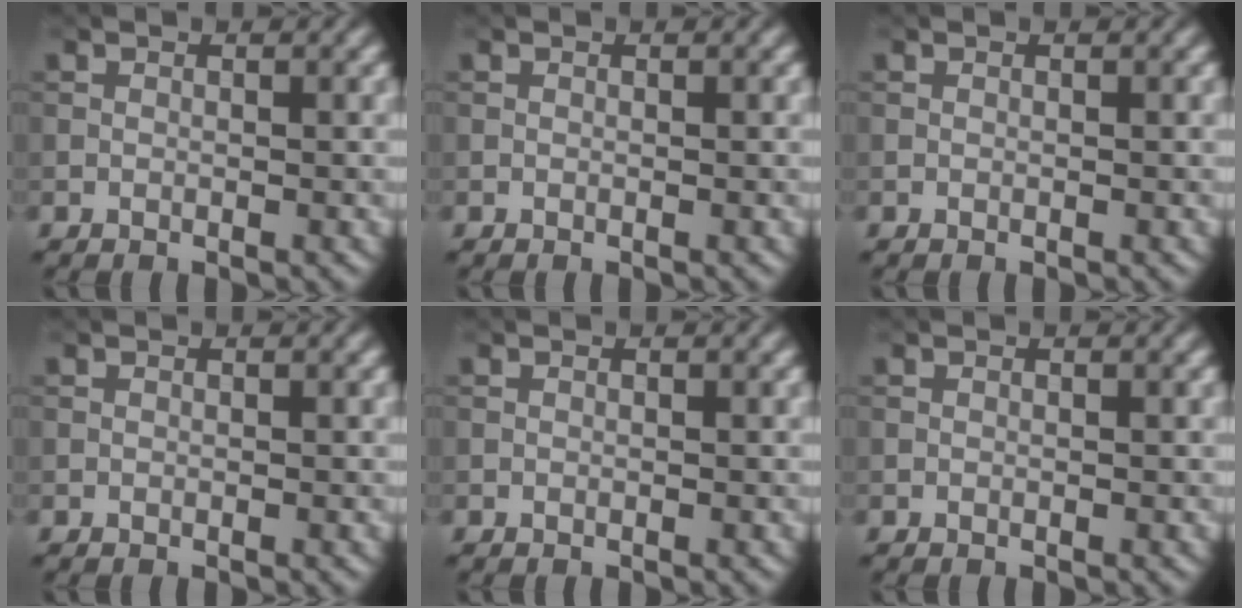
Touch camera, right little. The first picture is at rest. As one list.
[{"total": 0.0}, {"total": 0.0}, {"total": 0.0}, {"total": 0.0}, {"total": 0.0}]